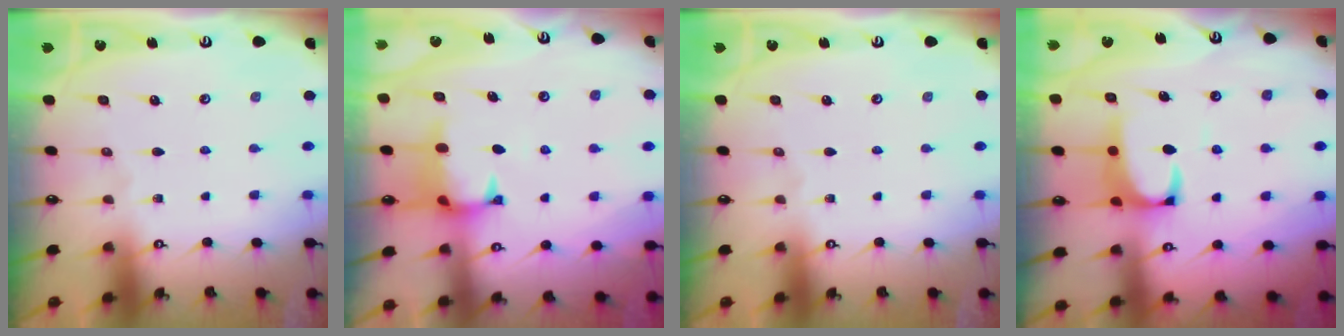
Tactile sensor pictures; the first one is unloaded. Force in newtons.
{"total": 1.3, "press": 1.0, "slide": 0.8}
{"total": 0.0}
{"total": 2.4, "press": 2.2, "slide": 1.0}